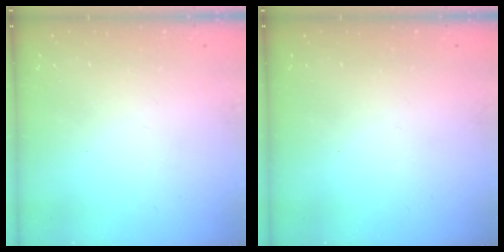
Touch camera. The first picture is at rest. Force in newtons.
{"total": 0.0}